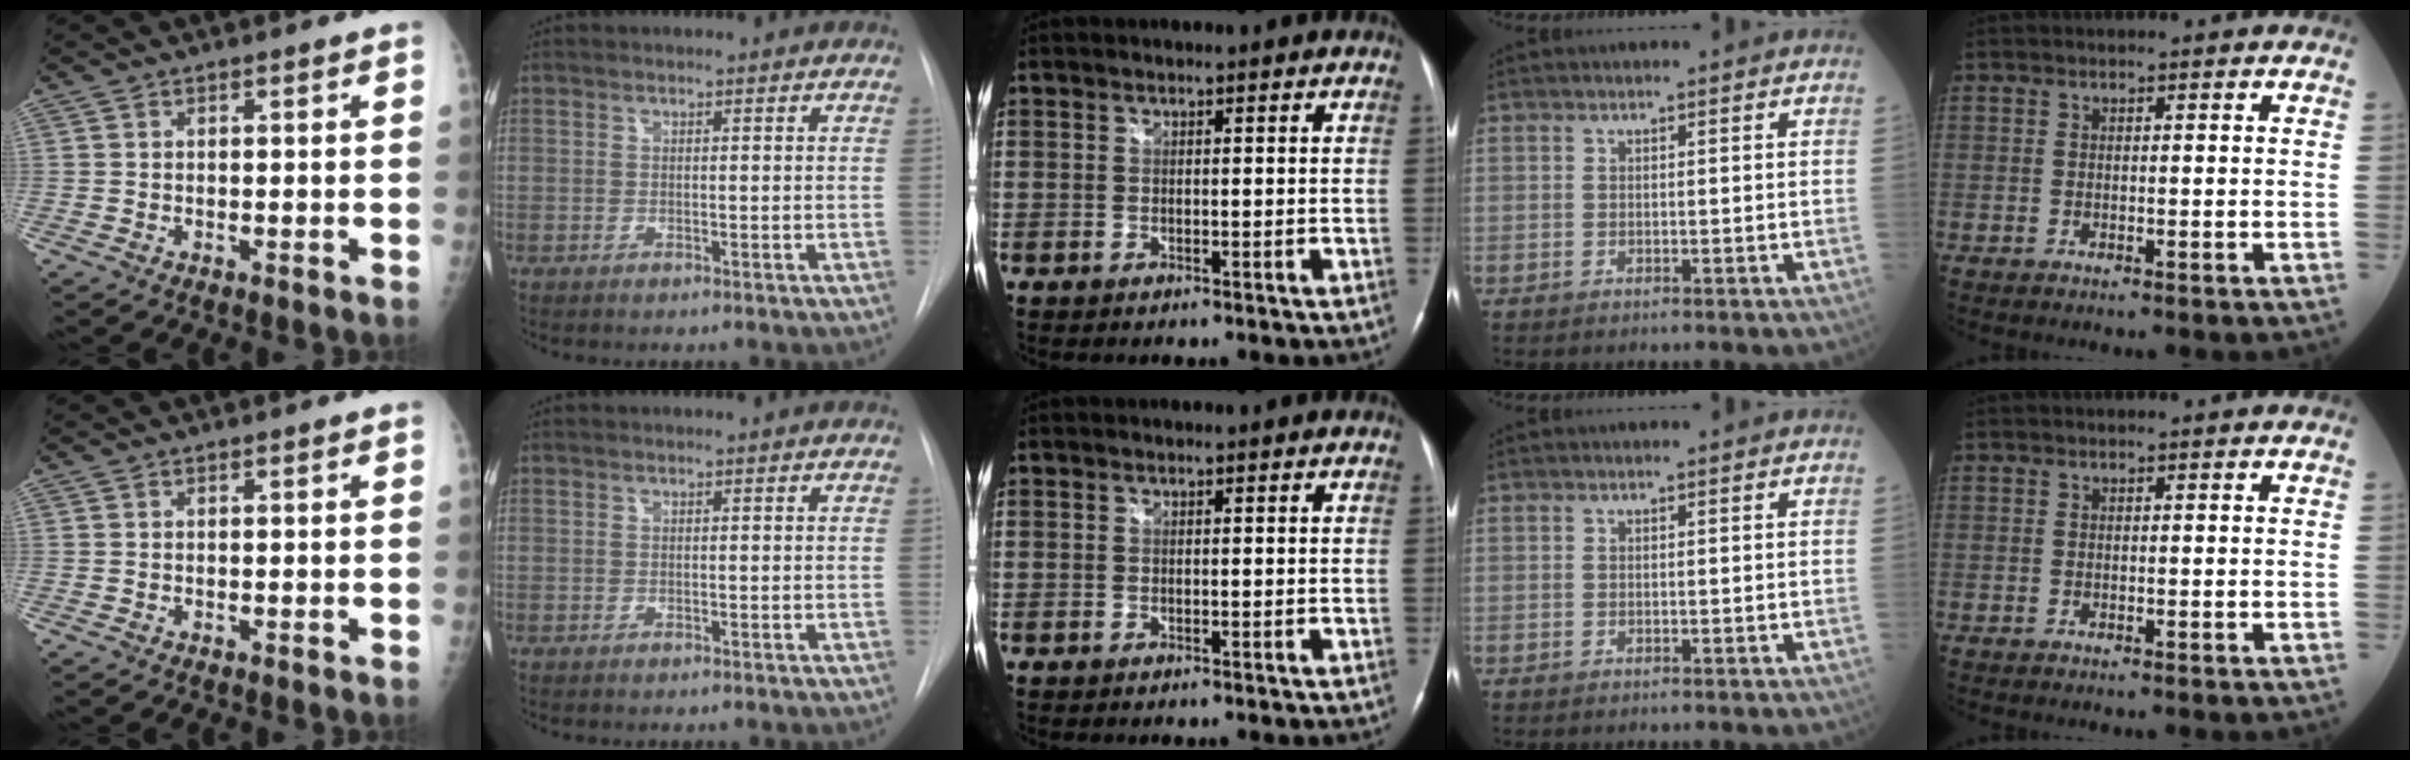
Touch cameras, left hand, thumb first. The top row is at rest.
{}